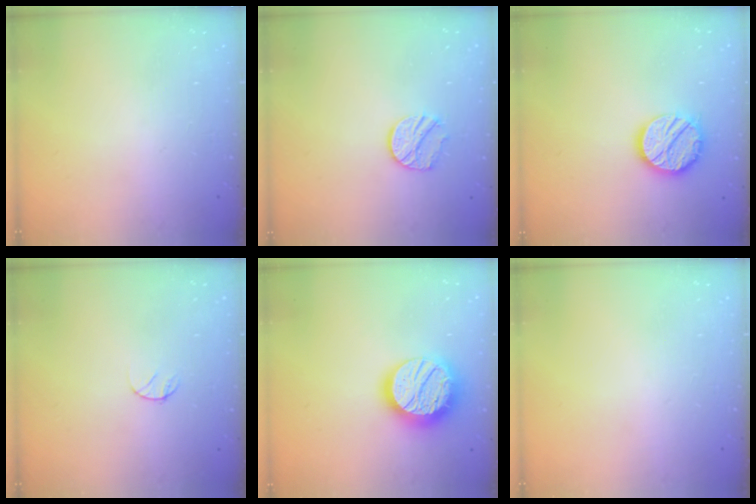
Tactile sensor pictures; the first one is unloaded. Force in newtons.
{"total": 8.7, "press": 8.7, "slide": 0.2}
{"total": 13.3, "press": 13.3, "slide": 0.8}
{"total": 4.0, "press": 4.0, "slide": 0.4}
{"total": 18.8, "press": 18.7, "slide": 1.4}
{"total": 0.0}